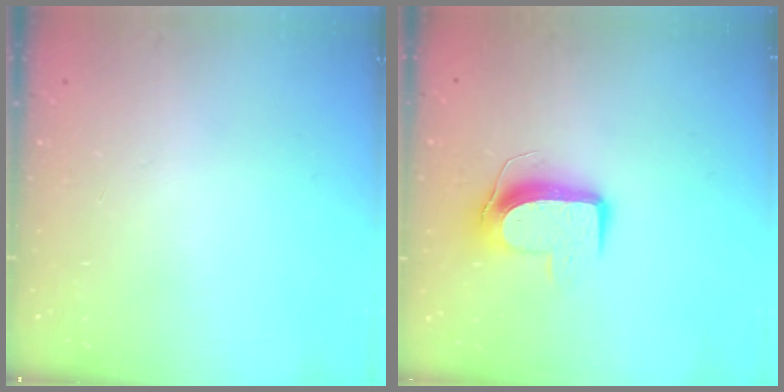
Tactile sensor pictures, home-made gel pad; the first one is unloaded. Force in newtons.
{"total": 9.2, "press": 9.2, "slide": 0.2}